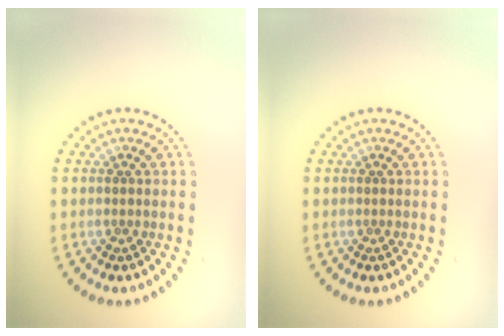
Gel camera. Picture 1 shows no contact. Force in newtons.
{"total": 0.0}